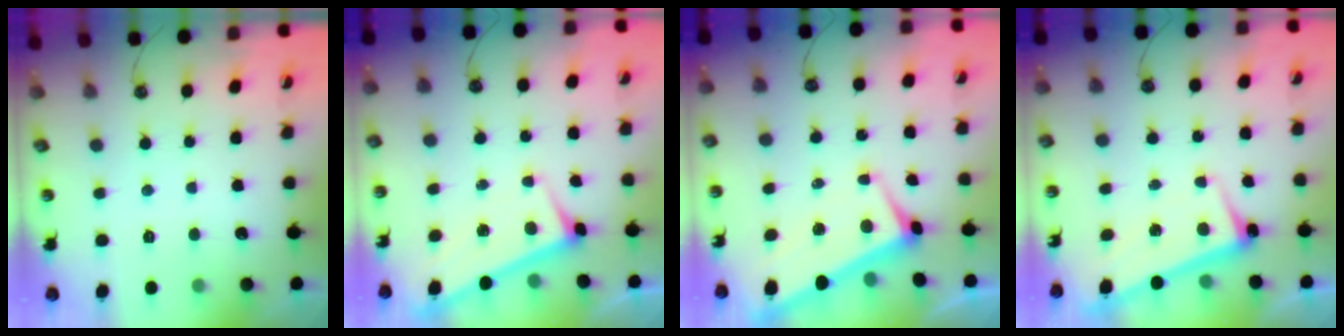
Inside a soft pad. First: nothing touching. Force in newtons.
{"total": 2.9, "press": 2.9, "slide": 0.1}
{"total": 2.5, "press": 2.4, "slide": 0.9}
{"total": 2.6, "press": 2.4, "slide": 0.9}